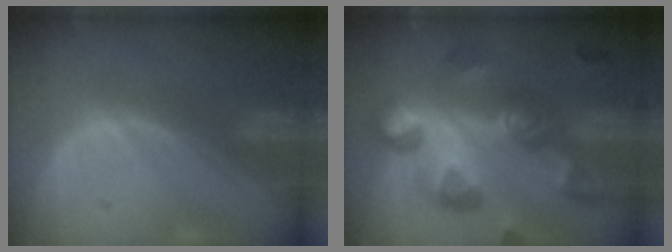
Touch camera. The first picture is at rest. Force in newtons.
{"total": 11.2, "press": 10.1, "slide": 5.0}